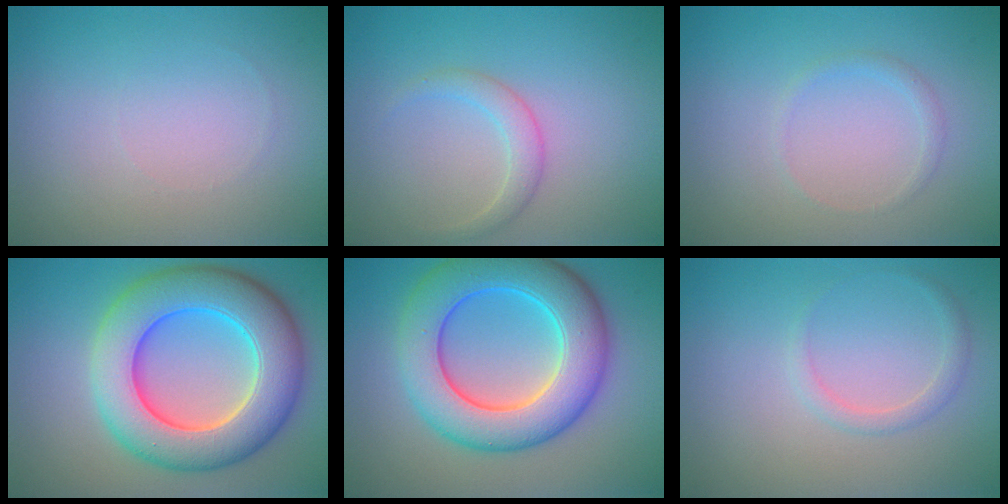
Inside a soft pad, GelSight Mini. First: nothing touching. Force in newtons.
{"total": 1.9, "press": 1.9, "slide": 0.1}
{"total": 0.9, "press": 0.9, "slide": 0.1}
{"total": 10.9, "press": 10.9, "slide": 0.0}
{"total": 9.9, "press": 9.9, "slide": 0.1}
{"total": 1.3, "press": 1.3, "slide": 0.1}